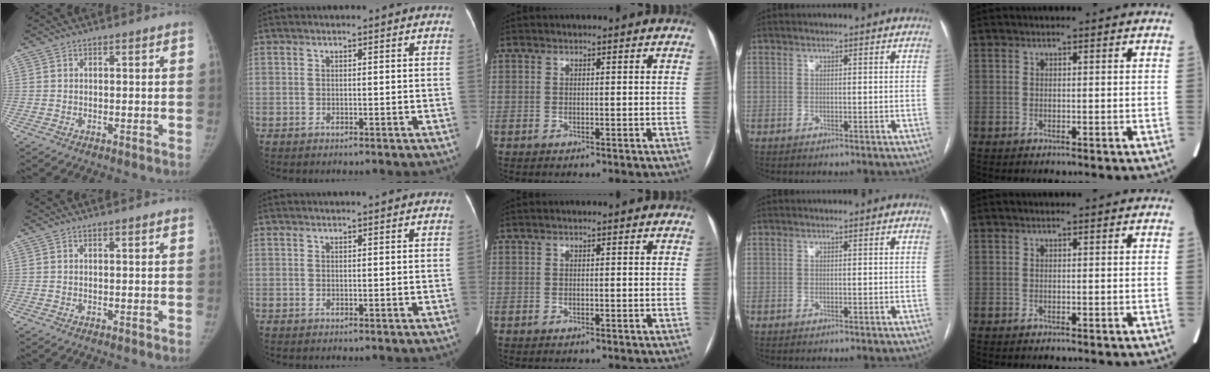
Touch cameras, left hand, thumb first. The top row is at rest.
{"thumb": {"total": 1.1, "force": [0.9, 0.1, 0.6], "torque": [-0.005, 0.000, 0.015]}, "index": {"total": 1.1, "force": [1.0, -0.1, 0.6], "torque": [-0.006, 0.013, 0.019]}}